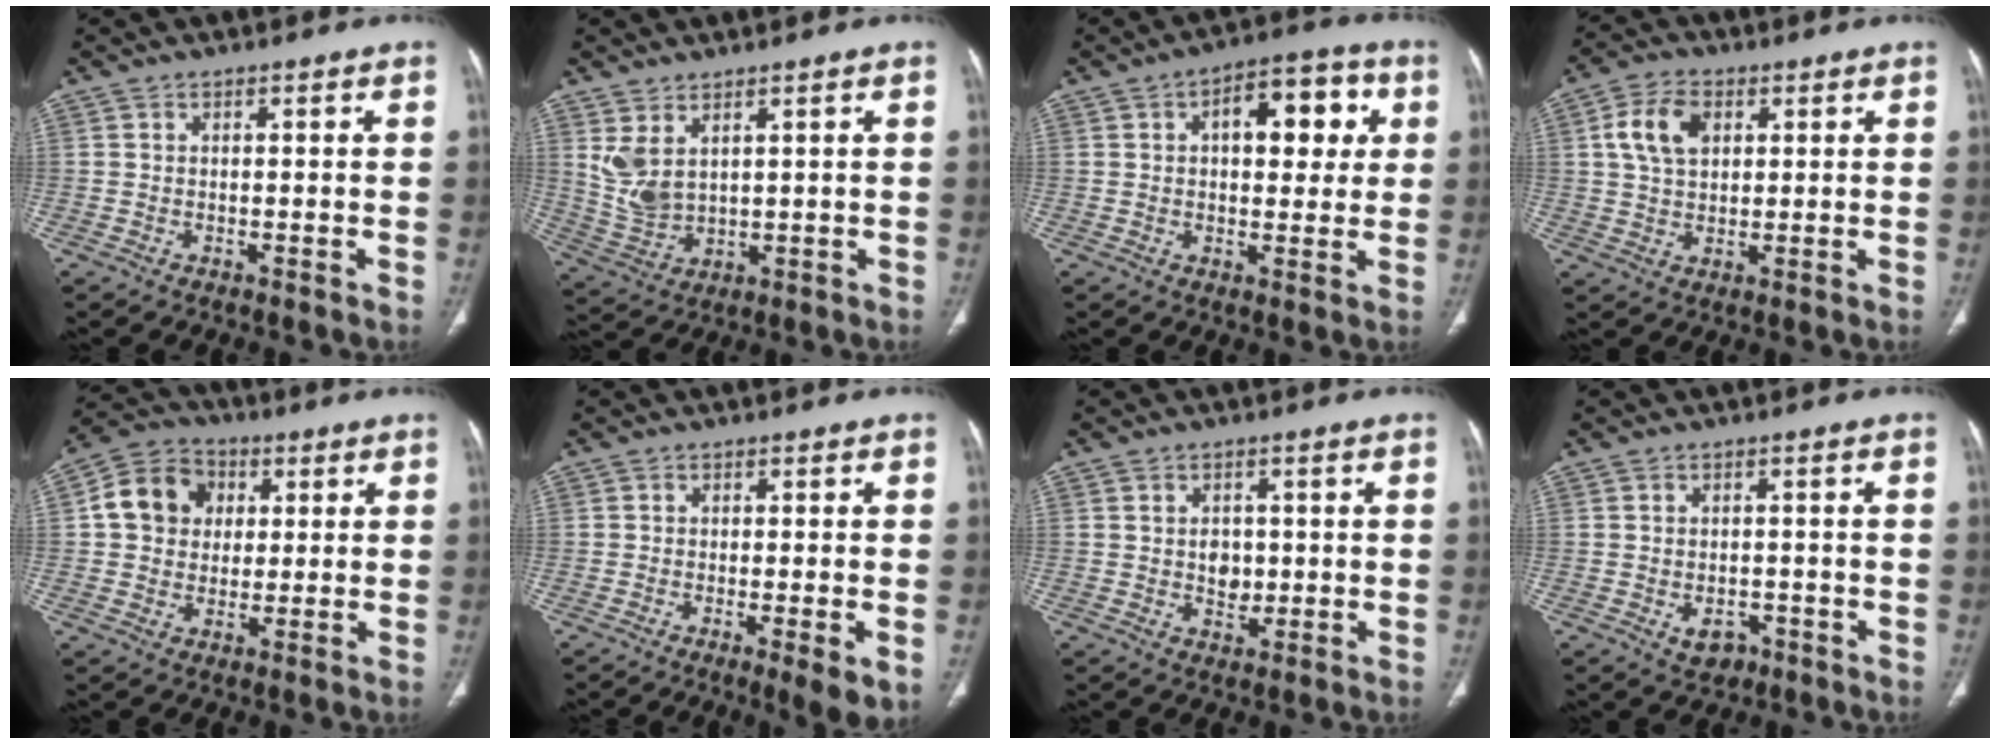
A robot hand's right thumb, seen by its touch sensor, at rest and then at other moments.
{"total": 6.8, "force": [3.0, 3.7, 4.9], "torque": [-0.099, -0.016, 0.079]}
{"total": 12.2, "force": [3.2, 6.5, 9.9], "torque": [-0.095, 0.013, 0.040]}
{"total": 8.3, "force": [2.5, 5.5, 5.6], "torque": [-0.096, 0.003, 0.044]}
{"total": 10.8, "force": [1.9, 9.3, 5.2], "torque": [-0.070, 0.010, 0.022]}
{"total": 5.6, "force": [-1.9, 1.1, 5.1], "torque": [-0.081, -0.015, -0.029]}
{"total": 4.0, "force": [0.1, 3.0, 2.6], "torque": [-0.024, 0.000, 0.005]}
{"total": 3.9, "force": [-1.7, 2.8, 2.2], "torque": [-0.022, 0.008, -0.015]}